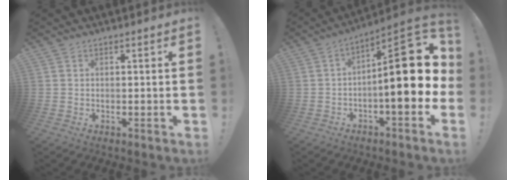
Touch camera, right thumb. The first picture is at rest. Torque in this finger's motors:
{"motor_torque": [2.15, 2.90, 1.57, -1.20, 0.11]}